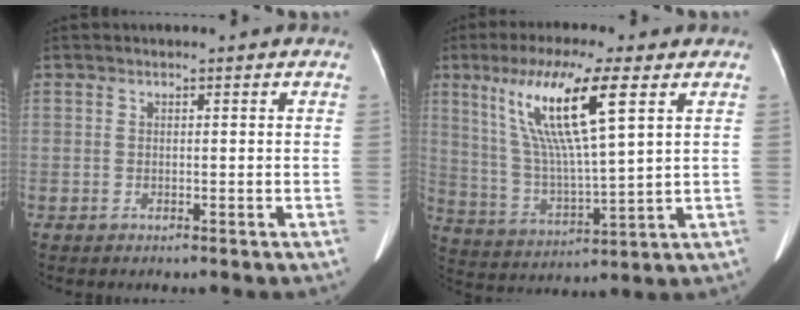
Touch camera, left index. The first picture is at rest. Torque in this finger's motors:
{"motor_torque": [1.12, -1.02, 0.80, 0.21]}